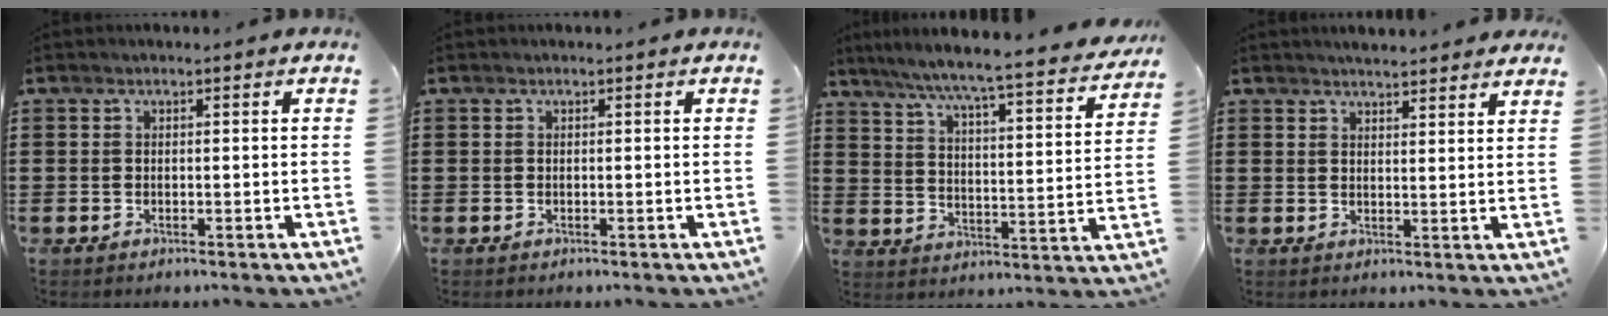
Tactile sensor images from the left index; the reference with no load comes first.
{"total": 0.0}
{"total": 6.0, "force": [5.4, -0.9, 2.4], "torque": [-0.072, -0.048, 0.083]}
{"total": 2.8, "force": [2.8, -0.1, 0.1], "torque": [-0.010, -0.007, 0.051]}